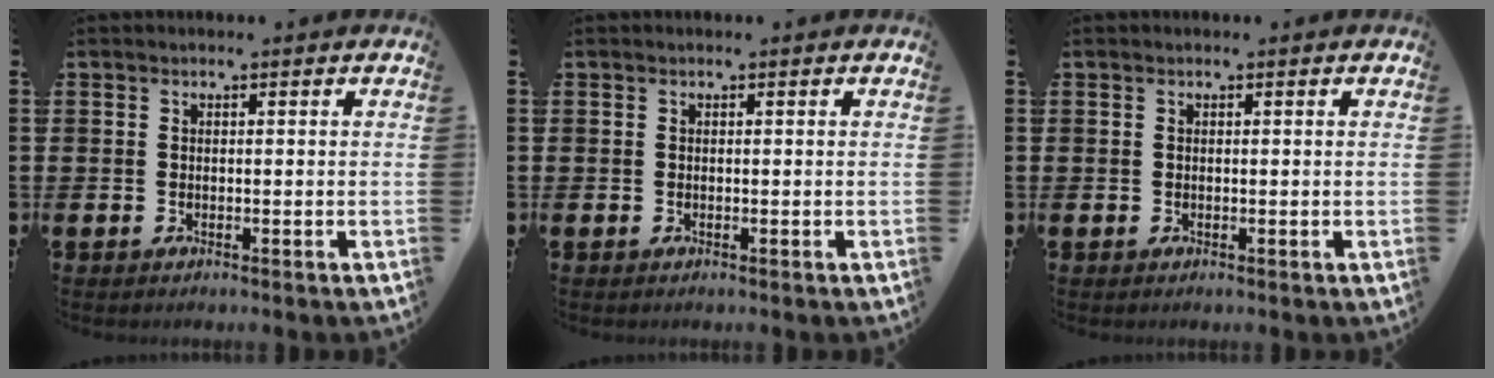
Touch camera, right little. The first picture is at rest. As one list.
[{"total": 0.0}, {"total": 0.0}]